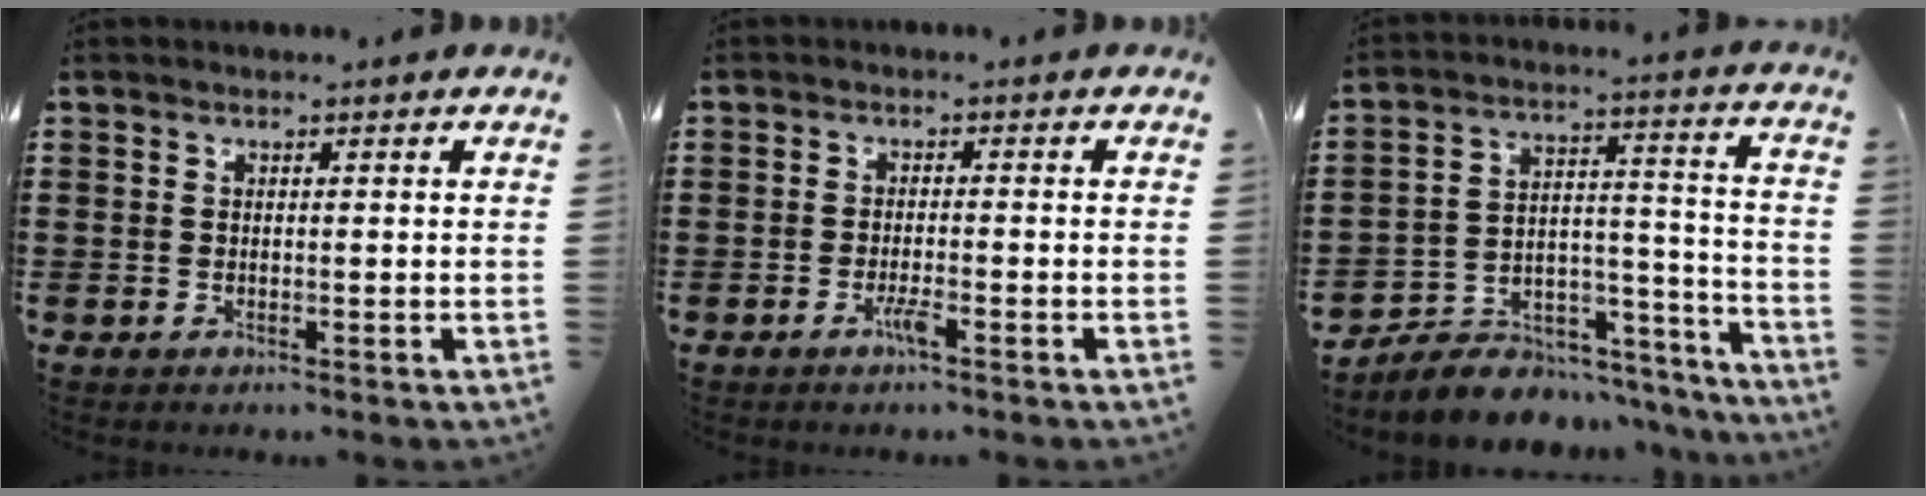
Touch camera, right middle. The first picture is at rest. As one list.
[{"total": 2.4, "force": [-1.4, 0.2, 1.9], "torque": [-0.039, -0.002, -0.028]}, {"total": 7.0, "force": [-6.4, 2.6, 1.1], "torque": [-0.027, 0.008, -0.122]}]